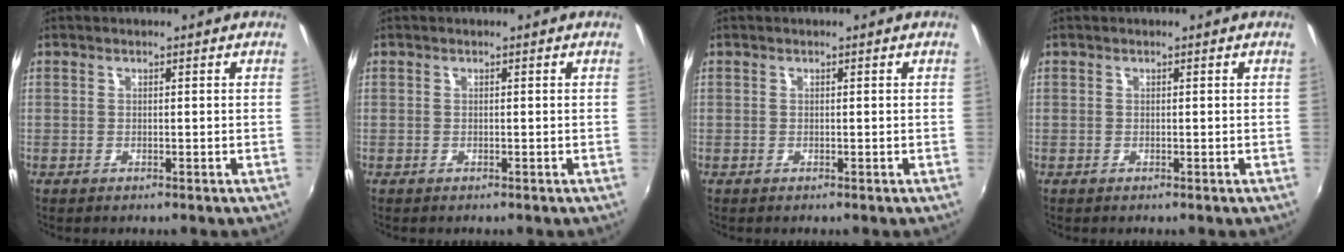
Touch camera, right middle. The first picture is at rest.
{"total": 0.0}
{"total": 0.0}
{"total": 0.0}